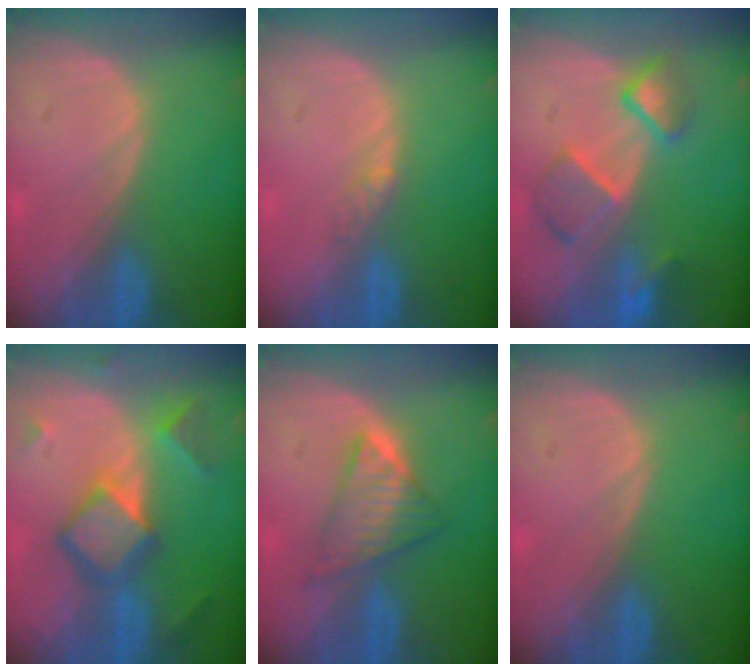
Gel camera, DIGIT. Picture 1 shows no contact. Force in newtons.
{"total": 1.8, "press": 1.6, "slide": 1.0}
{"total": 7.5, "press": 6.7, "slide": 3.4}
{"total": 7.9, "press": 7.9, "slide": 0.4}
{"total": 5.9, "press": 5.9, "slide": 0.7}
{"total": 0.0}